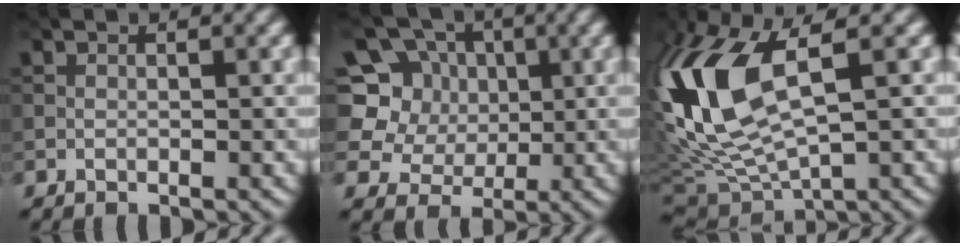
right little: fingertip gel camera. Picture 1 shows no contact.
{"total": 7.3, "force": [1.8, 6.5, 2.9], "torque": [-0.064, 0.018, 0.008]}
{"total": 12.8, "force": [3.2, 5.2, 11.2], "torque": [-0.266, 0.001, 0.066]}